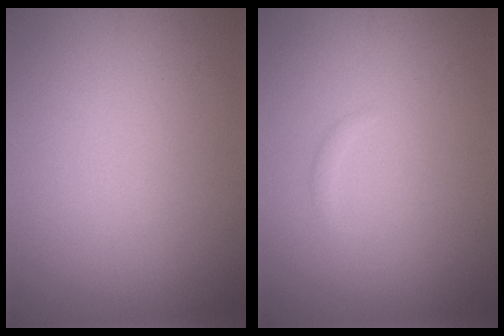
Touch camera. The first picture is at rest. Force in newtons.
{"total": 0.5, "press": 0.5, "slide": 0.0}